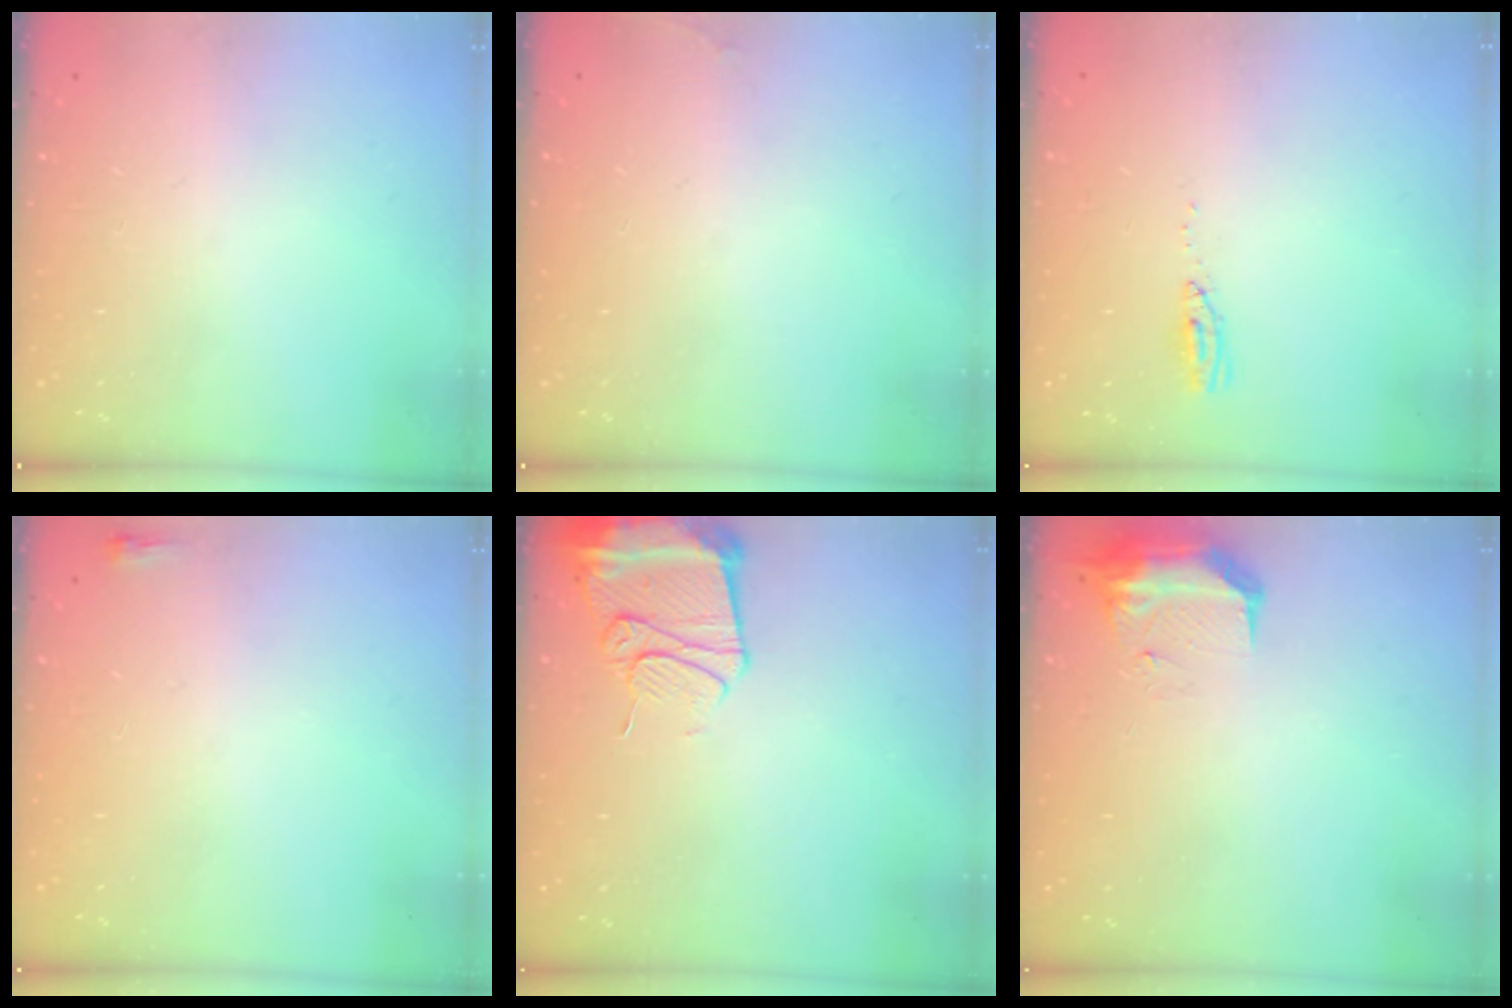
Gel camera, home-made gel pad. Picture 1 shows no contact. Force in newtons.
{"total": 7.0, "press": 4.6, "slide": 5.3}
{"total": 3.7, "press": 3.4, "slide": 1.4}
{"total": 2.0, "press": 2.0, "slide": 0.5}
{"total": 13.2, "press": 13.2, "slide": 1.4}
{"total": 15.7, "press": 10.5, "slide": 11.7}